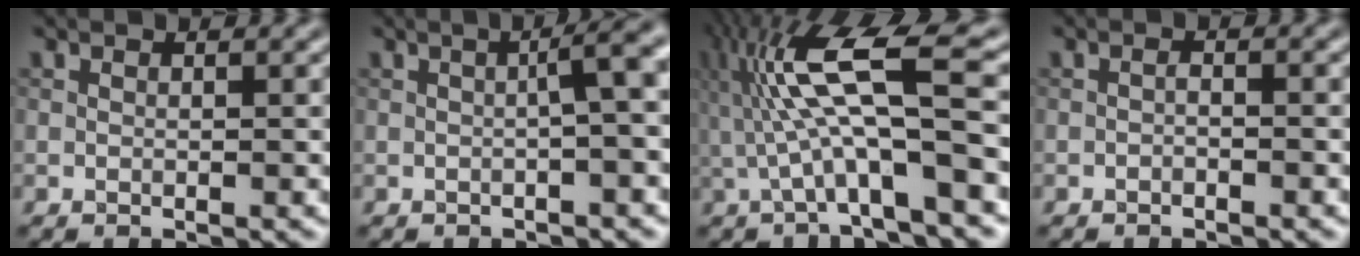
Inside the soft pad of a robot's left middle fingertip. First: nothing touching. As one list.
[{"total": 3.7, "force": [-0.1, 0.5, 3.7], "torque": [-0.050, 0.020, -0.009]}, {"total": 9.9, "force": [0.1, 1.9, 9.7], "torque": [-0.185, 0.024, -0.001]}, {"total": 0.7, "force": [-0.5, 0.2, 0.5], "torque": [-0.012, 0.002, -0.010]}]